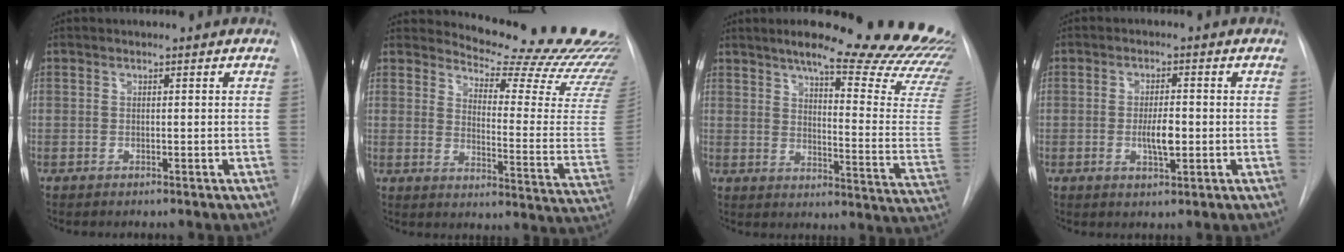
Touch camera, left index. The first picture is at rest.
{"total": 21.3, "force": [20.6, 0.9, 5.2], "torque": [-0.077, -0.160, 0.235]}
{"total": 27.2, "force": [23.5, 1.7, 13.7], "torque": [-0.154, -0.116, 0.278]}
{"total": 4.1, "force": [-0.6, 1.2, 3.9], "torque": [-0.069, -0.002, -0.007]}